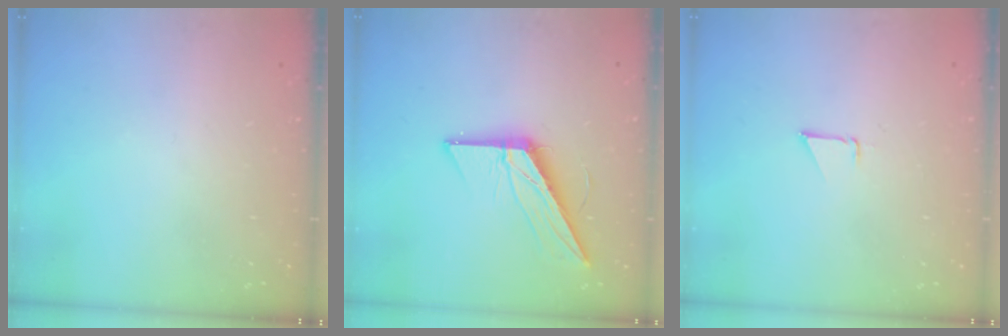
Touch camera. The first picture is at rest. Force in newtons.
{"total": 13.9, "press": 13.9, "slide": 0.5}
{"total": 0.9, "press": 0.9, "slide": 0.1}